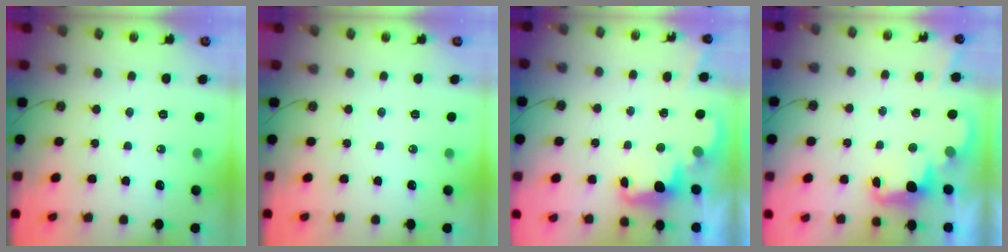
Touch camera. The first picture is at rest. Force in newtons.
{"total": 0.0}
{"total": 2.4, "press": 2.3, "slide": 0.5}
{"total": 2.5, "press": 2.4, "slide": 0.6}